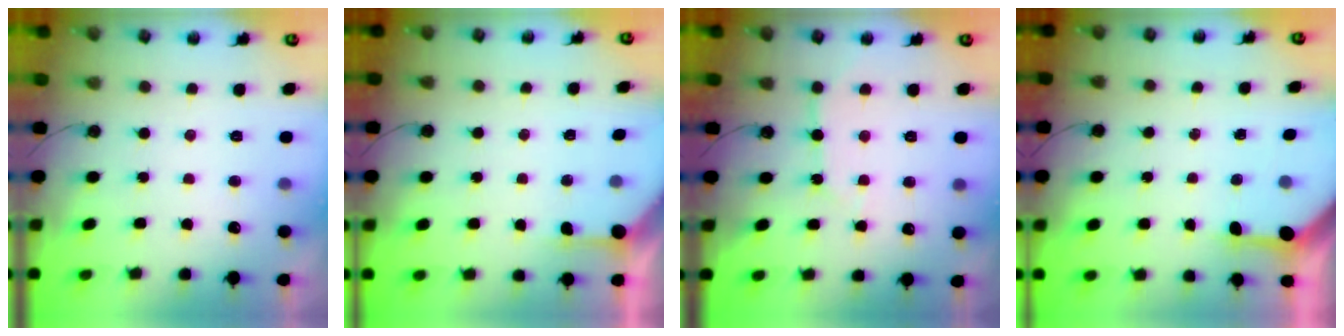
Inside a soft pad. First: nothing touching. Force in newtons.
{"total": 2.6, "press": 2.6, "slide": 0.4}
{"total": 3.8, "press": 3.7, "slide": 0.5}
{"total": 3.3, "press": 3.3, "slide": 0.4}